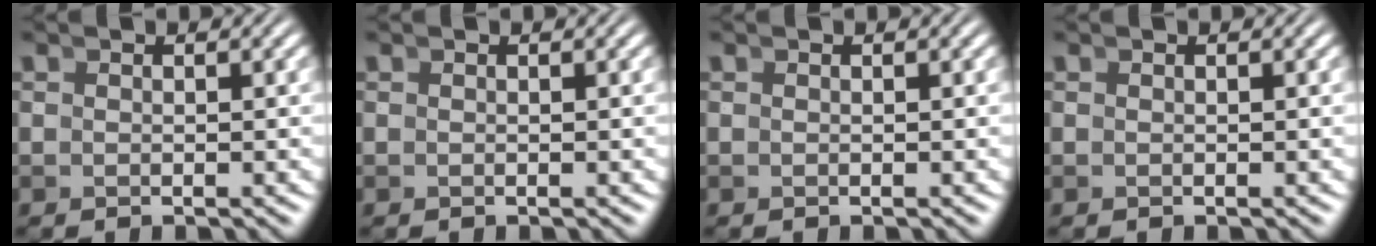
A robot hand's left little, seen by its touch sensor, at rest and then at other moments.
{"total": 0.0}
{"total": 0.0}
{"total": 0.0}